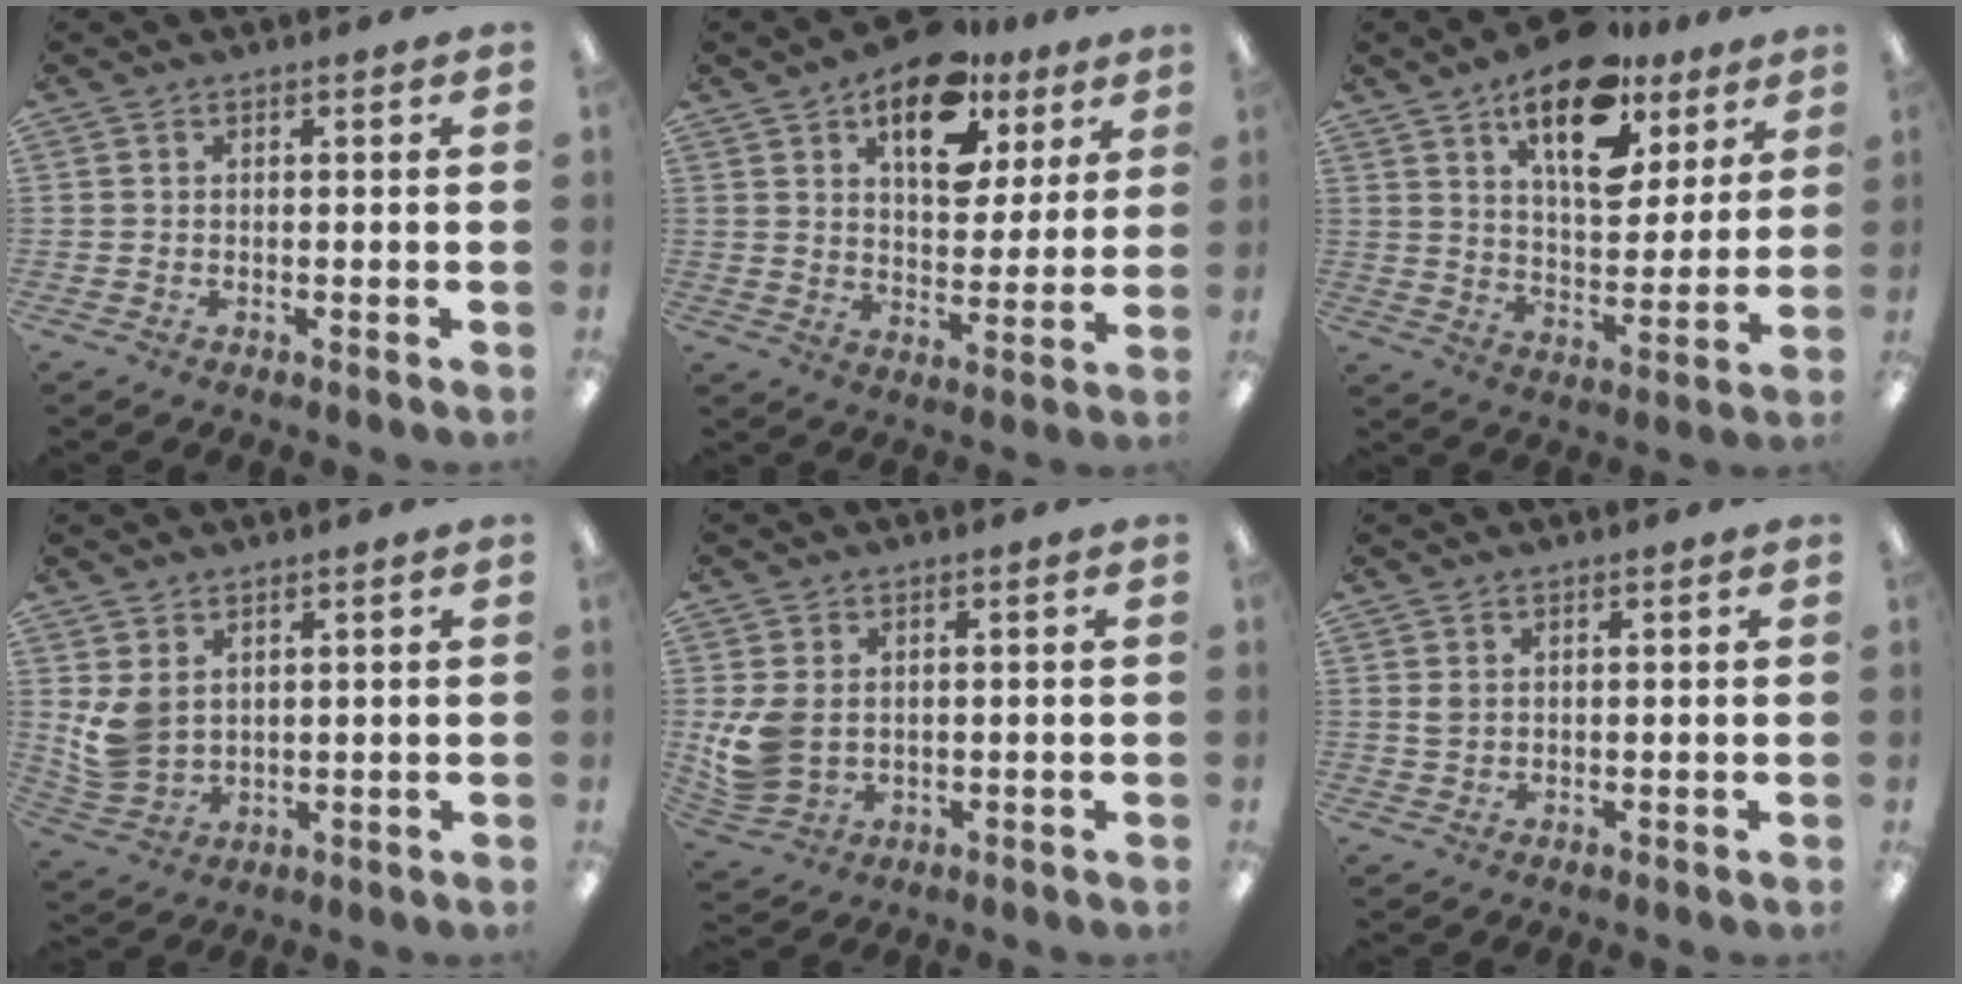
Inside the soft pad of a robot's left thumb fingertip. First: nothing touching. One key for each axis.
{"total": 14.7, "fx": 8.8, "fy": 8.2, "fz": 8.5, "tx": -0.112, "ty": -0.041, "tz": 0.150}
{"total": 17.8, "fx": 11.2, "fy": 8.5, "fz": 10.9, "tx": -0.165, "ty": -0.052, "tz": 0.191}
{"total": 6.7, "fx": 2.7, "fy": 5.0, "fz": 3.5, "tx": -0.085, "ty": -0.006, "tz": 0.056}
{"total": 7.9, "fx": 0.8, "fy": 6.1, "fz": 4.9, "tx": -0.106, "ty": 0.006, "tz": 0.019}
{"total": 1.7, "fx": 0.9, "fy": 1.2, "fz": 0.8, "tx": -0.018, "ty": 0.003, "tz": 0.016}